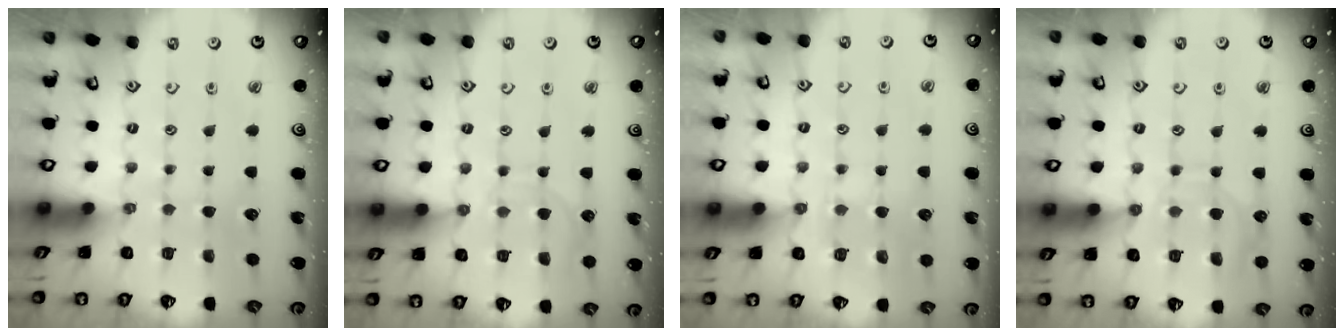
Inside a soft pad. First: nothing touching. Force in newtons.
{"total": 7.3, "press": 7.3, "slide": 0.6}
{"total": 5.8, "press": 5.7, "slide": 0.6}
{"total": 10.3, "press": 10.2, "slide": 0.9}